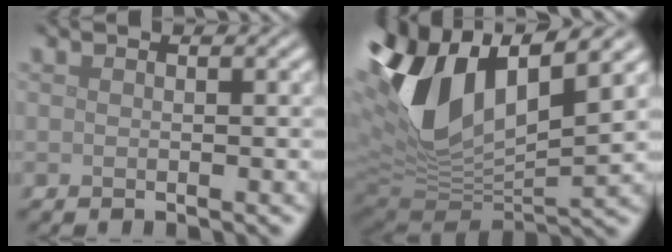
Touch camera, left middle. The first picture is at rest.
{"total": 13.1, "force": [4.0, 6.5, 10.6], "torque": [-0.227, 0.003, 0.073]}